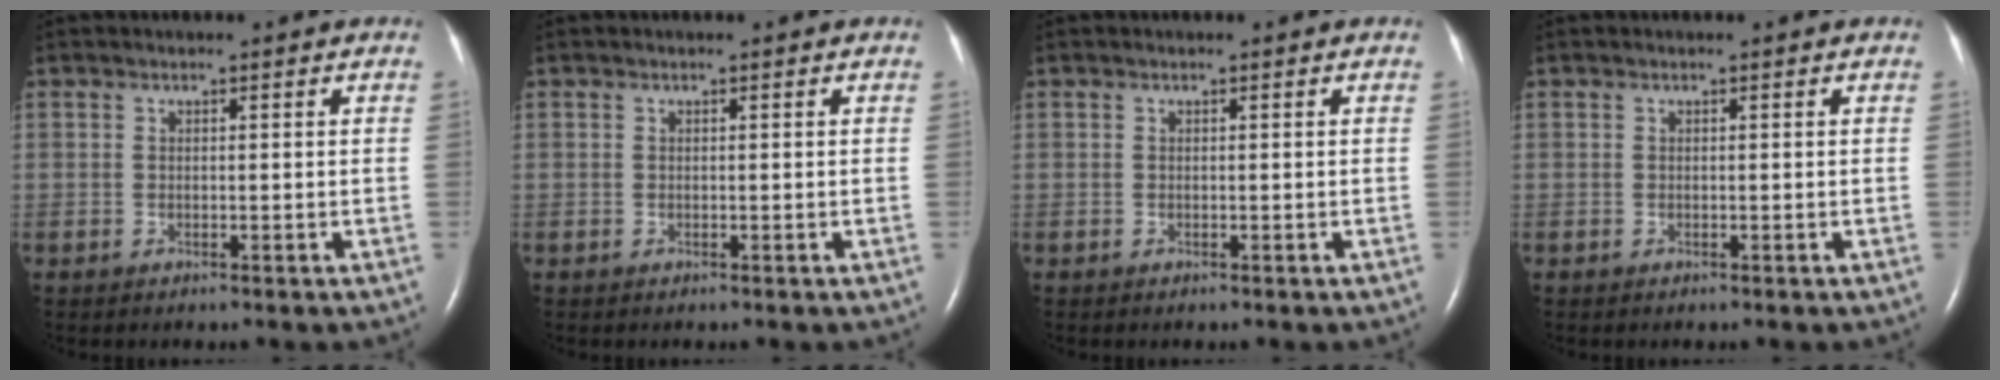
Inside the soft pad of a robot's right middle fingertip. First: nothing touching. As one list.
[{"total": 0.0}, {"total": 0.0}, {"total": 0.0}]